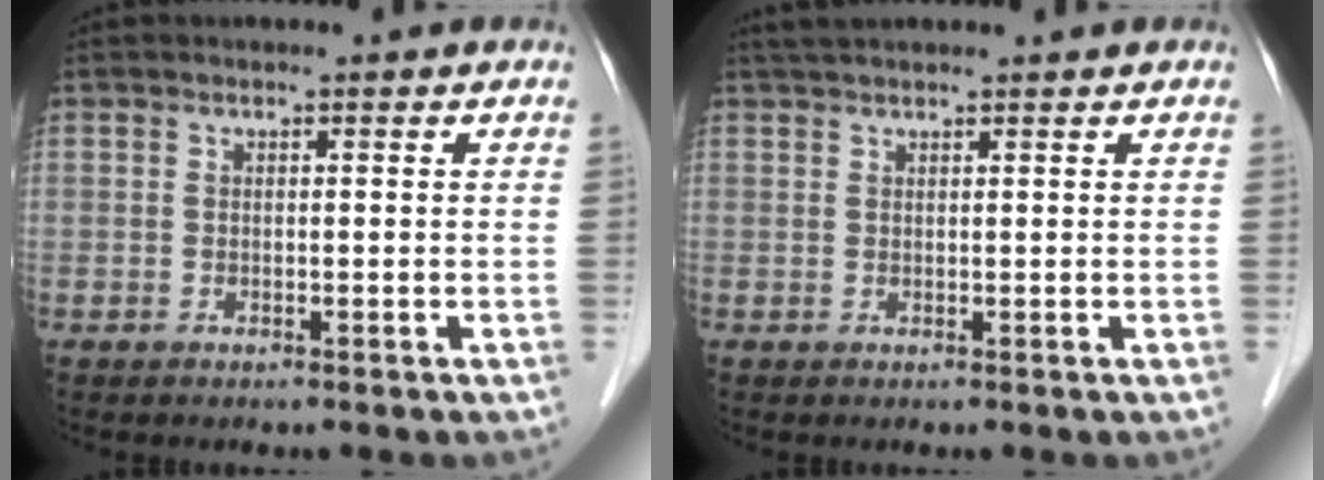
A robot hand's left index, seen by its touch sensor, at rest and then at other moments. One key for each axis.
{"total": 3.3, "fx": 3.0, "fy": -0.1, "fz": 1.4, "tx": -0.015, "ty": 0.028, "tz": 0.051}